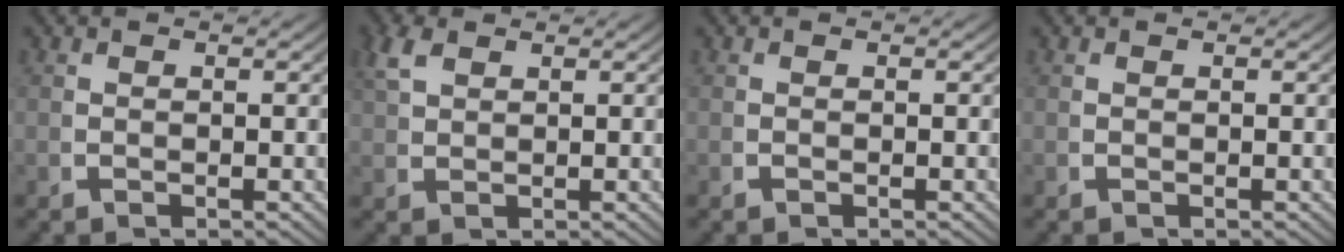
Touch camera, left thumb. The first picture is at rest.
{"total": 2.0, "force": [1.8, 0.5, 0.8], "torque": [-0.022, 0.003, 0.044]}
{"total": 0.0}
{"total": 0.0}